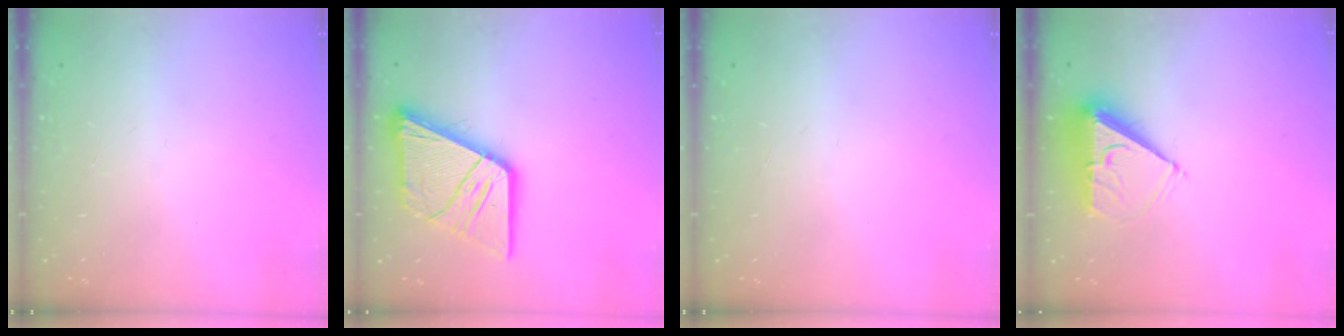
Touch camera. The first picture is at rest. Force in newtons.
{"total": 18.9, "press": 18.7, "slide": 2.1}
{"total": 0.0}
{"total": 6.9, "press": 6.7, "slide": 1.2}